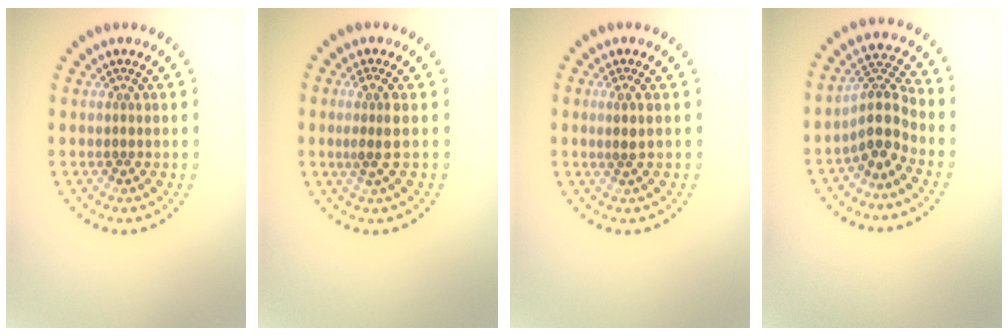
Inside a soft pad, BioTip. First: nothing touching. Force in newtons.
{"total": 2.0, "press": 1.4, "slide": 1.3}
{"total": 0.8, "press": 0.7, "slide": 0.5}
{"total": 3.4, "press": 2.6, "slide": 2.1}